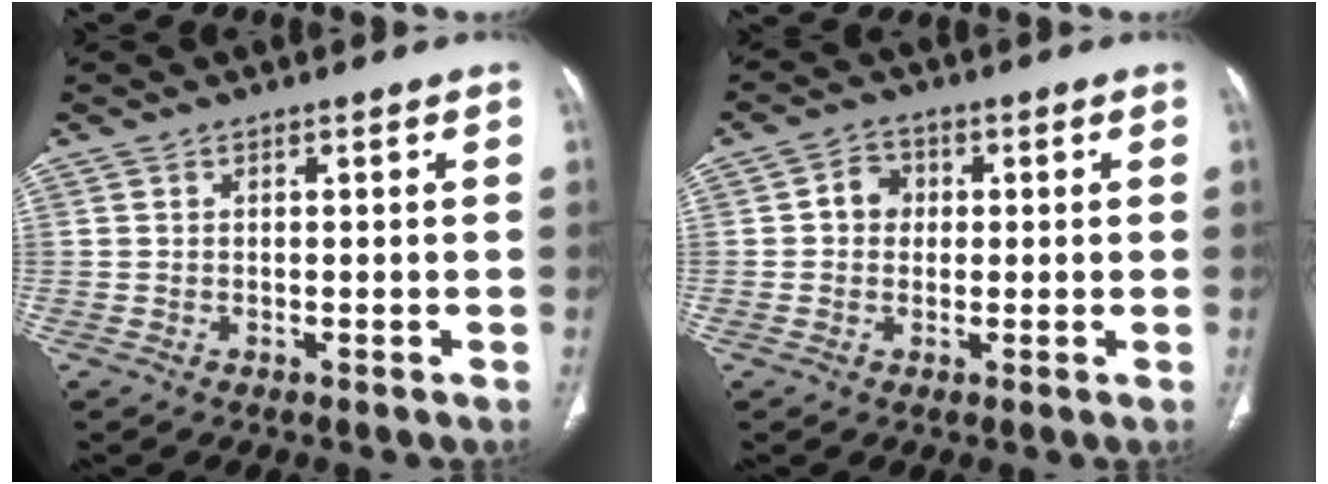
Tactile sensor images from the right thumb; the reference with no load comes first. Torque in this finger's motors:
{"motor_torque": [0.21, 1.23, 0.31, -0.14, -0.02]}